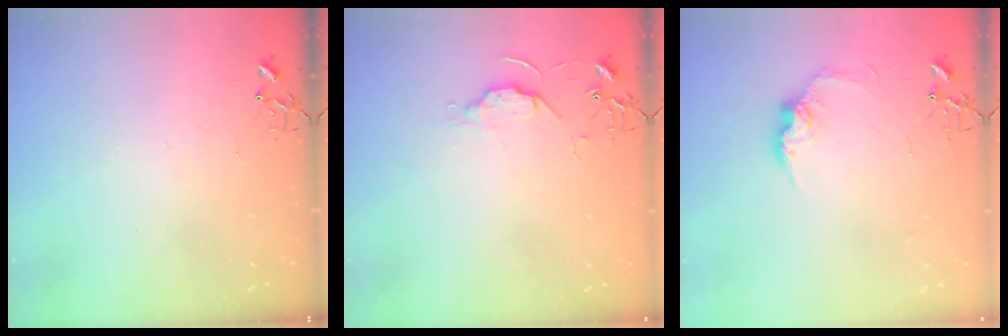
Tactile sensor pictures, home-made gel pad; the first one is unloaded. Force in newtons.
{"total": 5.7, "press": 5.6, "slide": 0.8}
{"total": 10.1, "press": 10.0, "slide": 0.5}